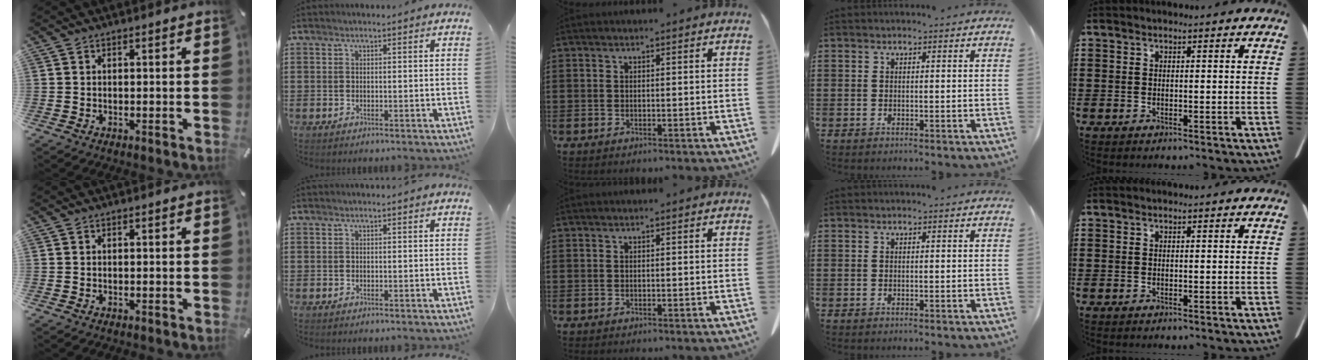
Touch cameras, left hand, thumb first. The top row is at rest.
{}